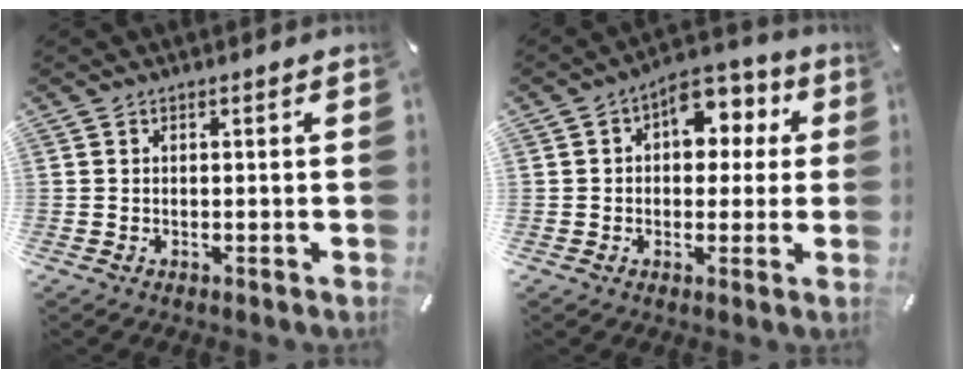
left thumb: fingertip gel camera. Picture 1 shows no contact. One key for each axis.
{"total": 9.2, "fx": 3.1, "fy": 7.1, "fz": 5.0, "tx": -0.066, "ty": -0.016, "tz": 0.052}